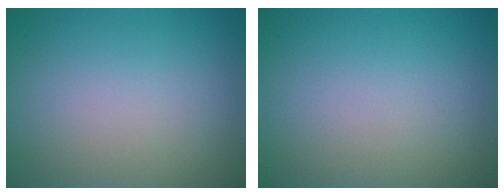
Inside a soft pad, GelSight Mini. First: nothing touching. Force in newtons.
{"total": 0.0}